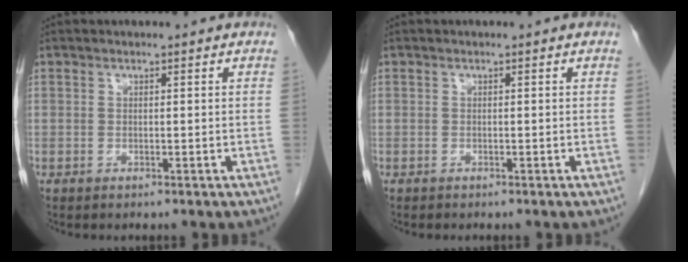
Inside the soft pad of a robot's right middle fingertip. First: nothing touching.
{"total": 0.0}